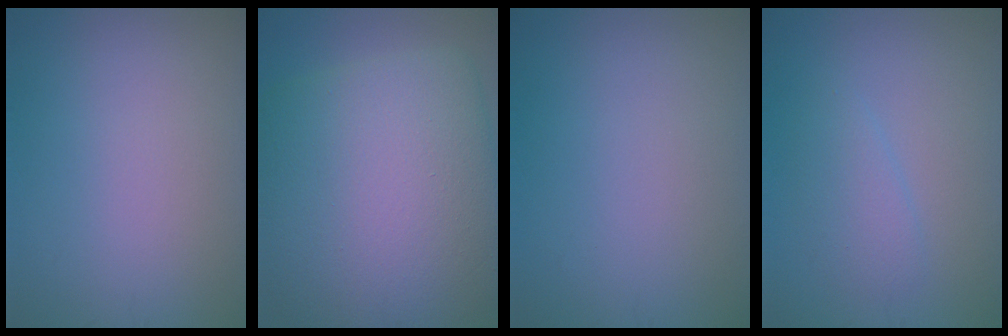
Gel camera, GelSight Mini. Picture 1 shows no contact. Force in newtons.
{"total": 16.4, "press": 16.4, "slide": 0.5}
{"total": 0.0}
{"total": 2.0, "press": 2.0, "slide": 0.1}